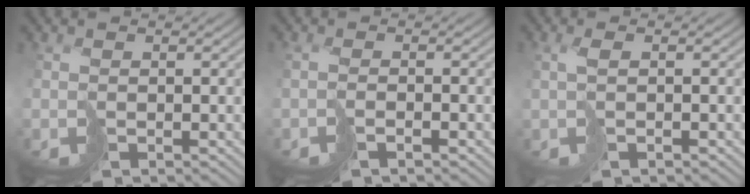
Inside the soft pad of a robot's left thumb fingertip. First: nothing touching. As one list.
[{"total": 1.8, "force": [-1.2, 0.3, 1.3], "torque": [-0.031, 0.000, -0.028]}, {"total": 1.7, "force": [0.2, 0.2, 1.7], "torque": [-0.033, 0.006, 0.002]}]